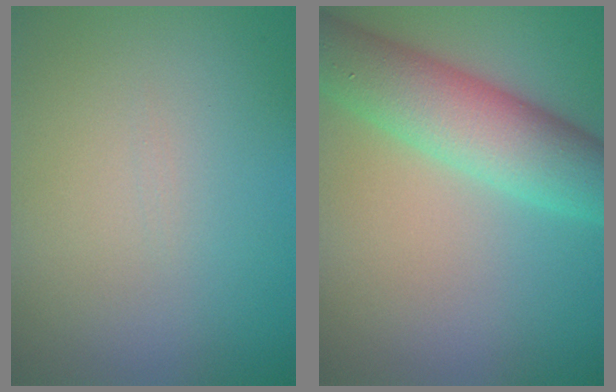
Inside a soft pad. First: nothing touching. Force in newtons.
{"total": 7.8, "press": 7.8, "slide": 0.4}